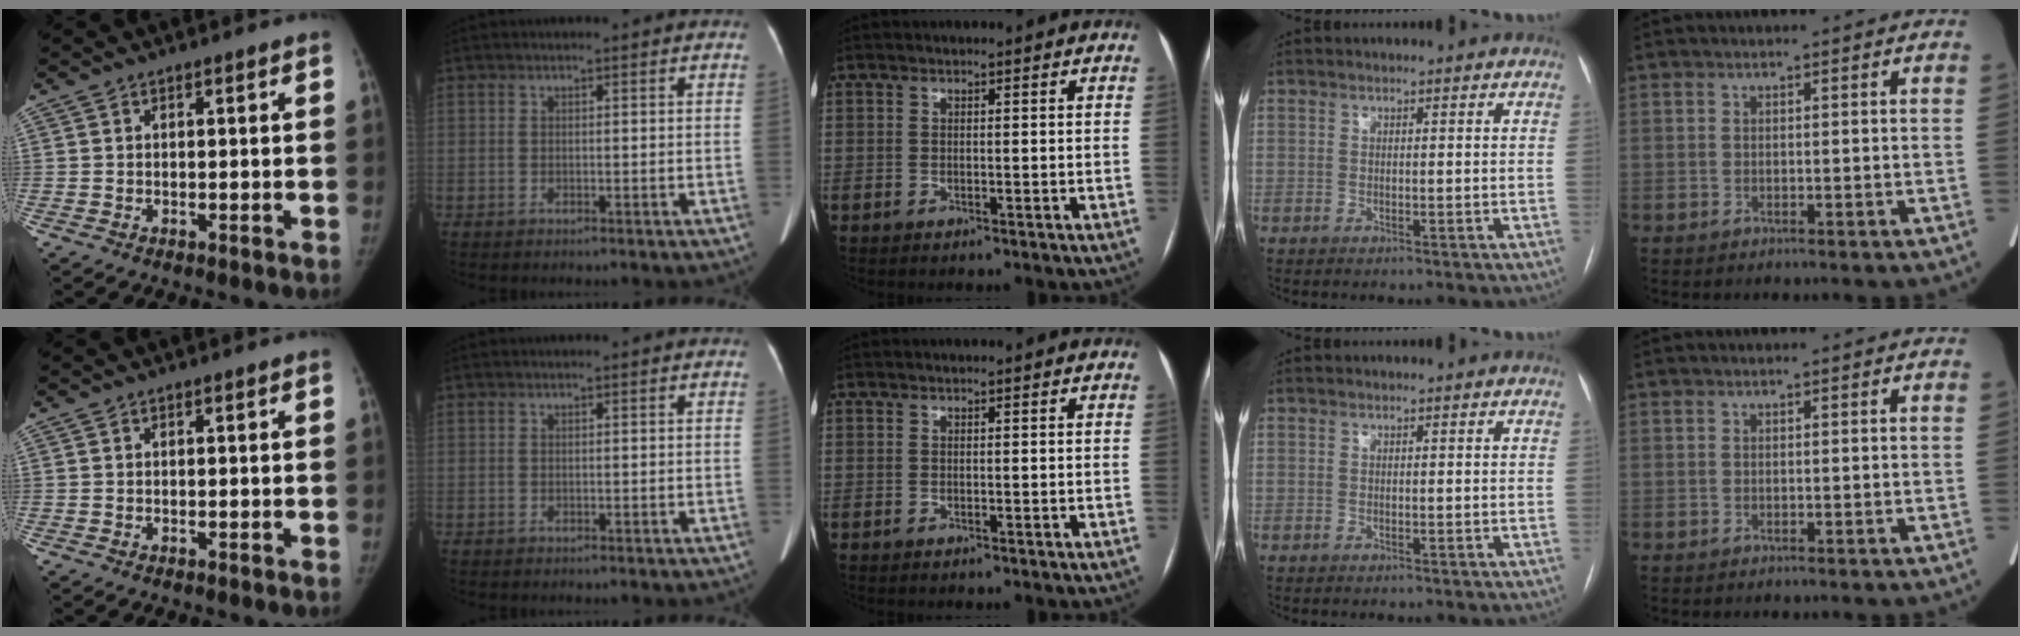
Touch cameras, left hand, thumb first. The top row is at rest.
{}